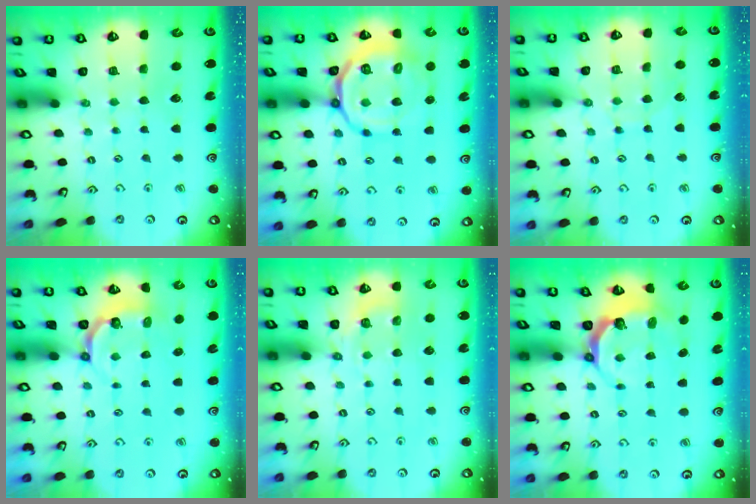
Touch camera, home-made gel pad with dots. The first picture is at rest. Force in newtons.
{"total": 16.7, "press": 16.5, "slide": 2.6}
{"total": 5.6, "press": 5.6, "slide": 0.5}
{"total": 4.5, "press": 3.6, "slide": 2.6}
{"total": 3.9, "press": 3.1, "slide": 2.3}
{"total": 5.6, "press": 4.5, "slide": 3.3}